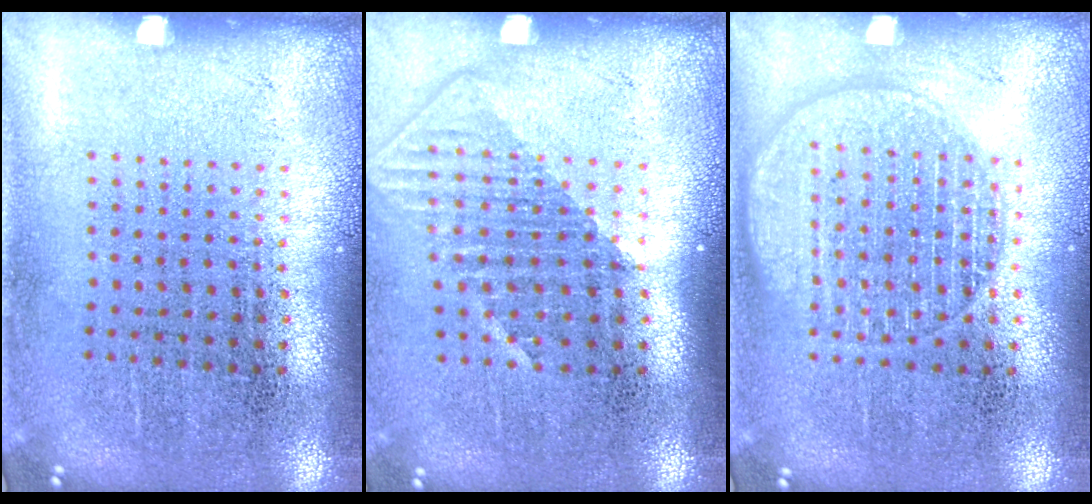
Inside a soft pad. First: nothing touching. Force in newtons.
{"total": 1.4, "press": 1.1, "slide": 0.9}
{"total": 1.7, "press": 1.7, "slide": 0.1}